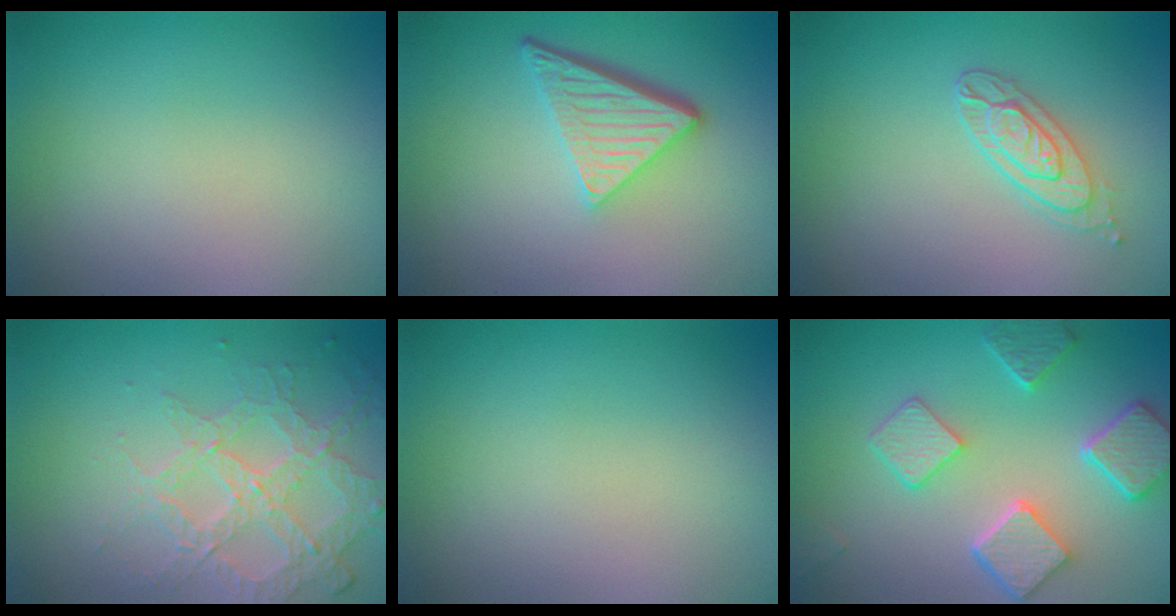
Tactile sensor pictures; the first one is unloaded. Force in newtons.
{"total": 4.9, "press": 3.5, "slide": 3.4}
{"total": 2.9, "press": 2.5, "slide": 1.5}
{"total": 3.8, "press": 3.5, "slide": 1.3}
{"total": 0.0}
{"total": 5.2, "press": 4.7, "slide": 2.3}